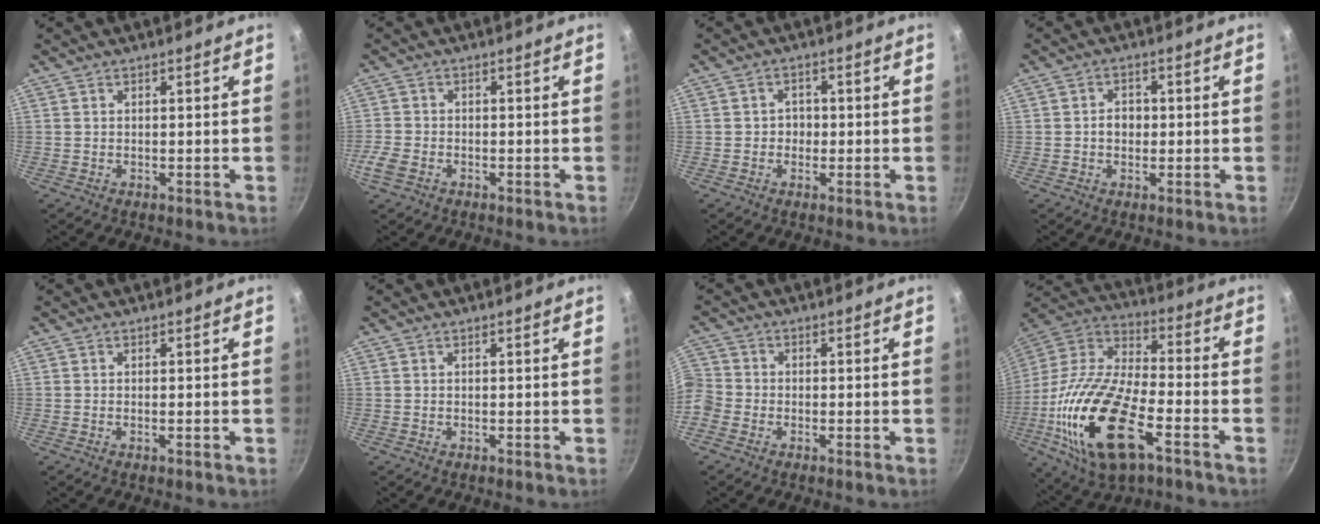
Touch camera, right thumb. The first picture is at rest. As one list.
[{"total": 3.9, "force": [-2.1, 2.5, 2.1], "torque": [-0.052, 0.010, -0.047]}, {"total": 2.7, "force": [-0.4, 2.5, 1.1], "torque": [0.004, 0.005, -0.009]}, {"total": 3.2, "force": [-0.2, 2.6, 1.8], "torque": [-0.008, 0.008, -0.005]}, {"total": 0.6, "force": [-0.3, 0.0, 0.6], "torque": [-0.012, 0.000, -0.007]}, {"total": 0.0}, {"total": 6.9, "force": [-2.4, 5.9, 2.8], "torque": [-0.069, 0.020, -0.066]}, {"total": 25.3, "force": [-9.1, 11.3, 20.7], "torque": [-0.402, 0.024, -0.182]}]